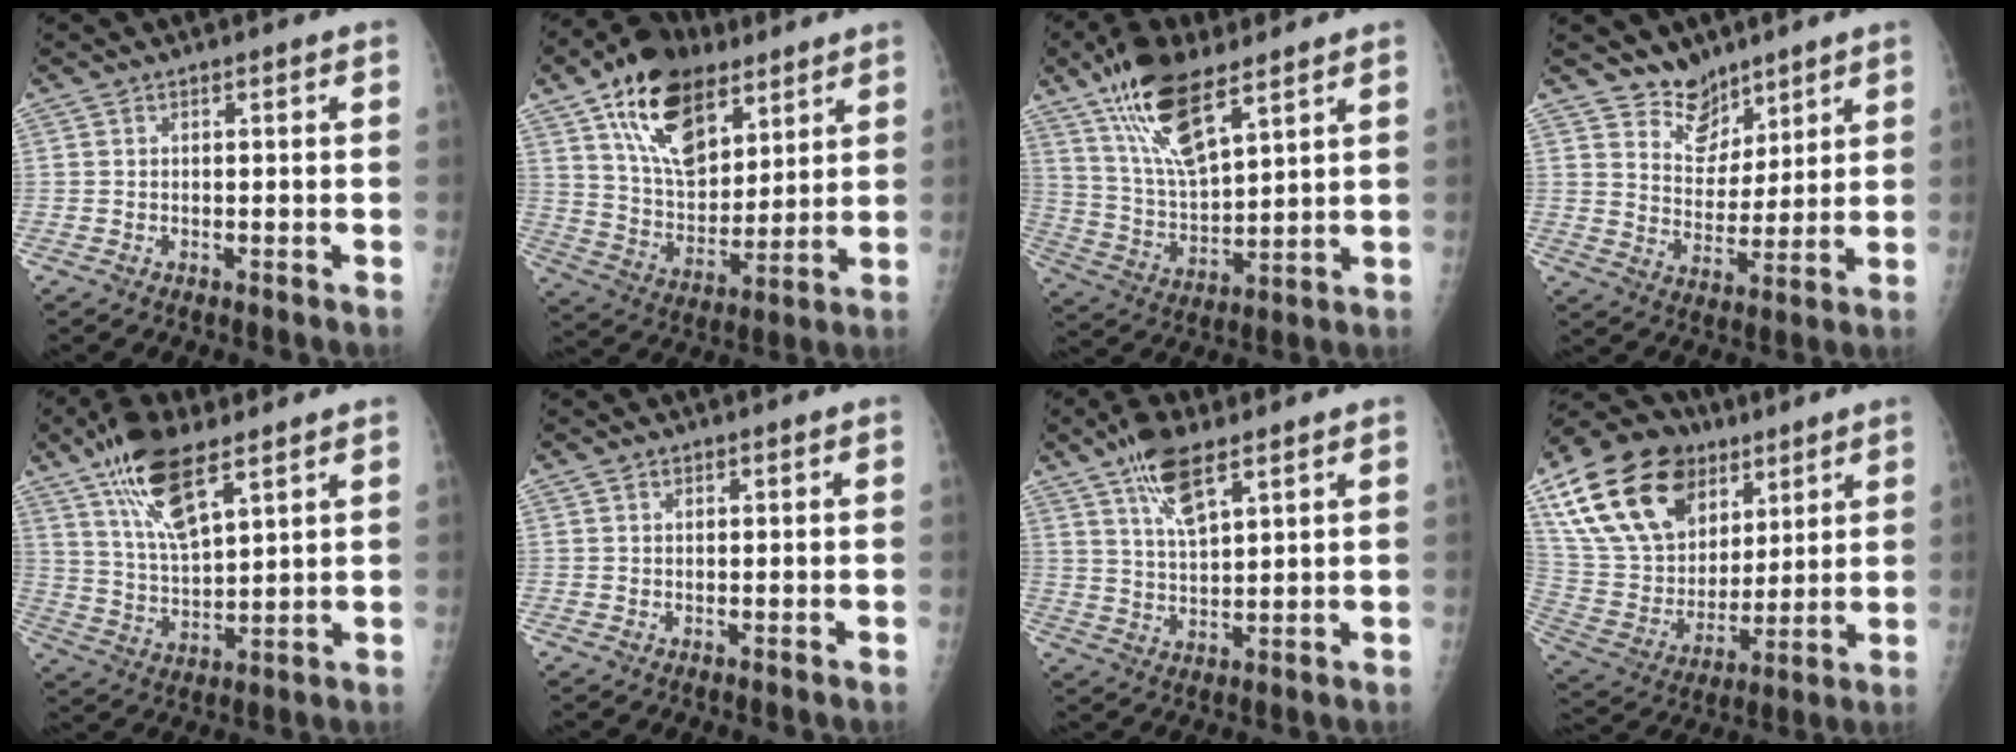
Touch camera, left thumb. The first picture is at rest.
{"total": 19.5, "force": [10.9, 11.1, 11.8], "torque": [-0.159, -0.042, 0.194]}
{"total": 15.3, "force": [9.7, 5.5, 10.6], "torque": [-0.180, -0.041, 0.192]}
{"total": 7.7, "force": [6.3, 4.5, 0.9], "torque": [0.015, -0.057, 0.124]}
{"total": 13.3, "force": [8.1, 4.7, 9.5], "torque": [-0.164, -0.031, 0.159]}
{"total": 0.8, "force": [0.4, 0.7, 0.3], "torque": [-0.002, -0.001, 0.007]}
{"total": 9.1, "force": [5.5, 3.2, 6.4], "torque": [-0.115, -0.021, 0.106]}
{"total": 25.1, "force": [12.7, 16.5, 14.0], "torque": [-0.246, -0.013, 0.235]}